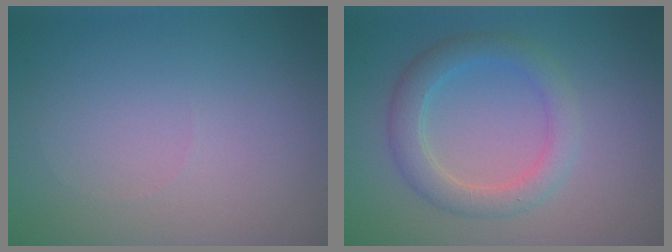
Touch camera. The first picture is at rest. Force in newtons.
{"total": 3.6, "press": 3.6, "slide": 0.0}